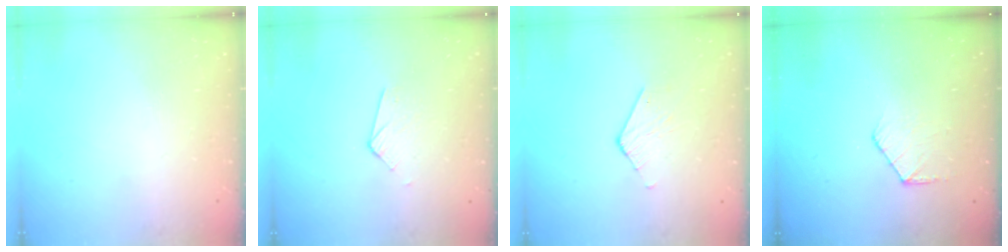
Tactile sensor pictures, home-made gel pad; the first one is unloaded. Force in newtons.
{"total": 3.3, "press": 3.3, "slide": 0.3}
{"total": 2.4, "press": 2.4, "slide": 0.2}
{"total": 6.3, "press": 6.2, "slide": 0.7}